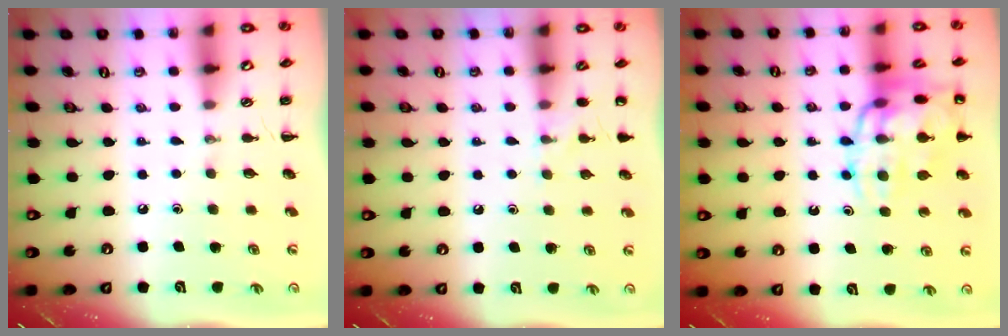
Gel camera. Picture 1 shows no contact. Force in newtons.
{"total": 5.8, "press": 5.6, "slide": 1.7}
{"total": 17.8, "press": 17.7, "slide": 2.1}